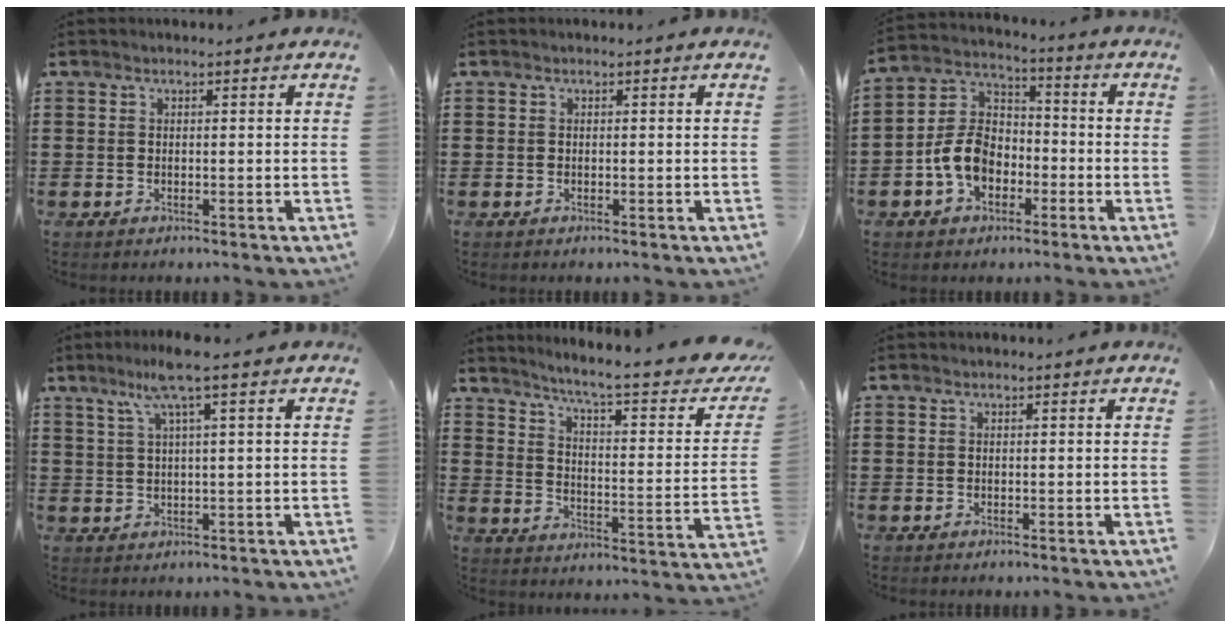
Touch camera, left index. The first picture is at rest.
{"total": 0.0}
{"total": 8.4, "force": [-3.3, 6.0, 4.9], "torque": [-0.131, 0.008, -0.070]}
{"total": 6.0, "force": [2.9, -0.1, 5.3], "torque": [-0.108, 0.005, 0.049]}
{"total": 6.5, "force": [5.0, -0.5, 4.1], "torque": [-0.092, -0.044, 0.074]}
{"total": 0.0}